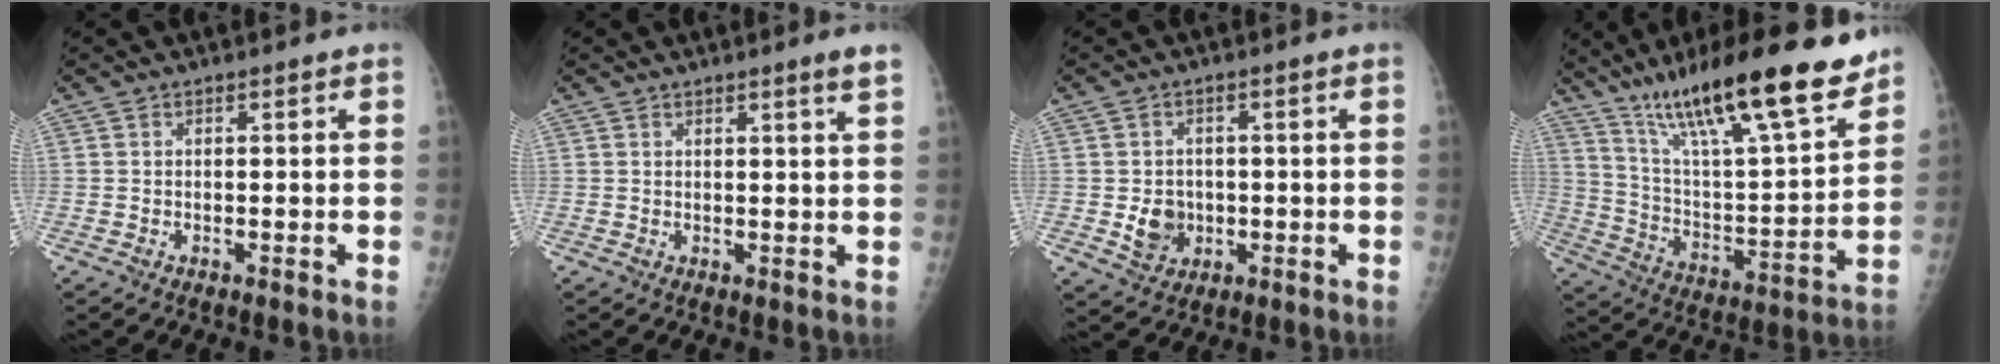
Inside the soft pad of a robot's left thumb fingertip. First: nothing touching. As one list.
[{"total": 2.3, "force": [1.7, -0.5, 1.5], "torque": [-0.019, -0.014, 0.023]}, {"total": 5.4, "force": [-0.6, 4.7, 2.7], "torque": [-0.022, 0.002, -0.002]}, {"total": 25.8, "force": [18.2, 4.9, 17.6], "torque": [-0.268, -0.065, 0.308]}]